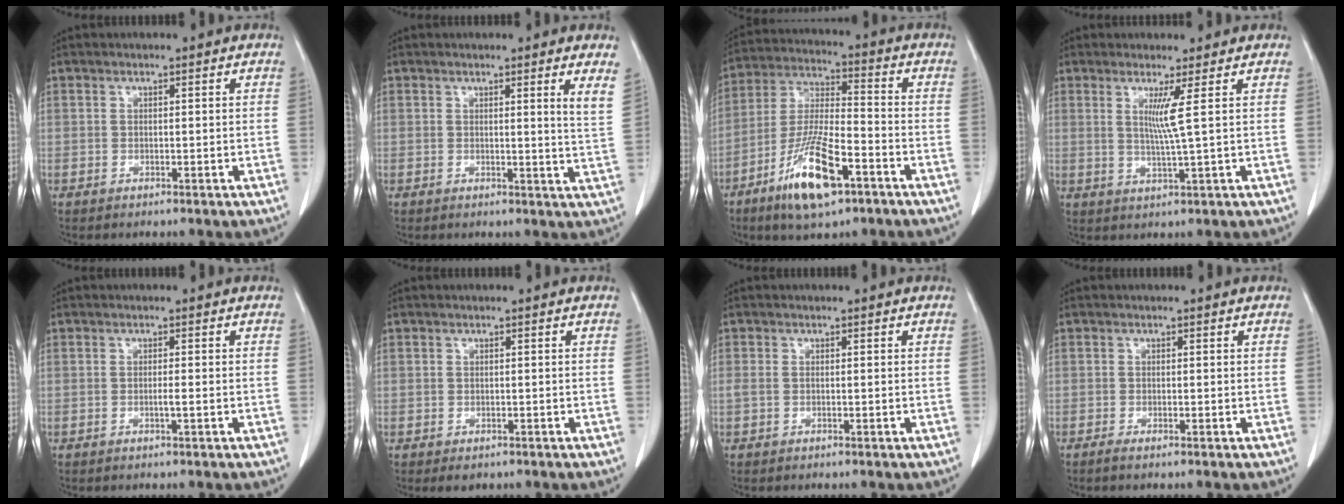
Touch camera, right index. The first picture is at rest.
{"total": 3.1, "force": [1.9, -0.8, 2.2], "torque": [-0.037, -0.019, 0.017]}
{"total": 13.5, "force": [-7.2, 3.1, 11.0], "torque": [-0.225, -0.016, -0.127]}
{"total": 3.8, "force": [1.2, -1.5, 3.3], "torque": [-0.068, -0.013, 0.026]}
{"total": 1.1, "force": [-0.3, -0.2, 1.0], "torque": [-0.021, -0.002, -0.006]}
{"total": 1.4, "force": [-0.8, 1.1, 0.4], "torque": [-0.006, 0.001, -0.004]}
{"total": 1.0, "force": [0.0, 0.6, 0.8], "torque": [-0.028, 0.007, 0.001]}
{"total": 1.0, "force": [-0.7, -0.1, 0.6], "torque": [-0.013, -0.002, -0.013]}